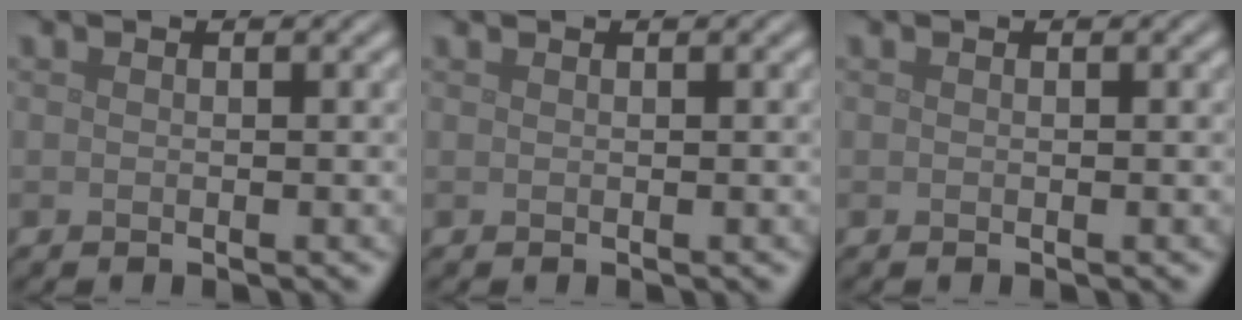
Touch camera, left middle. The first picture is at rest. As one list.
[{"total": 0.0}, {"total": 0.0}]